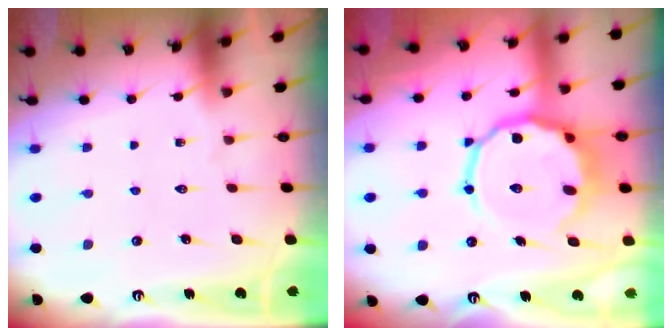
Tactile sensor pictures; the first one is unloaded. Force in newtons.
{"total": 13.0, "press": 12.7, "slide": 3.0}